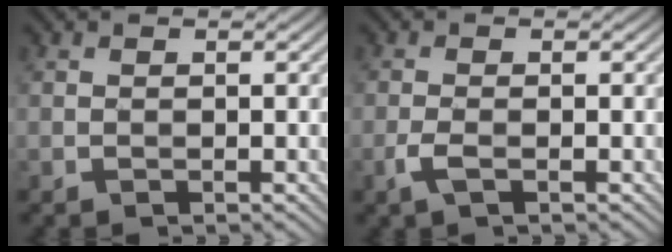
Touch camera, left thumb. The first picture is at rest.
{"total": 2.0, "force": [-1.0, 0.5, 1.7], "torque": [-0.044, 0.001, -0.025]}